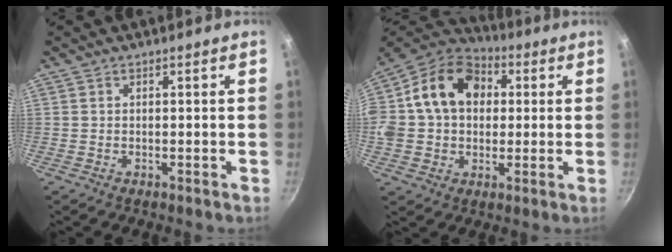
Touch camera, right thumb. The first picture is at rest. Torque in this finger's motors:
{"motor_torque": [2.31, 2.65, 1.37, -0.44, 0.18]}